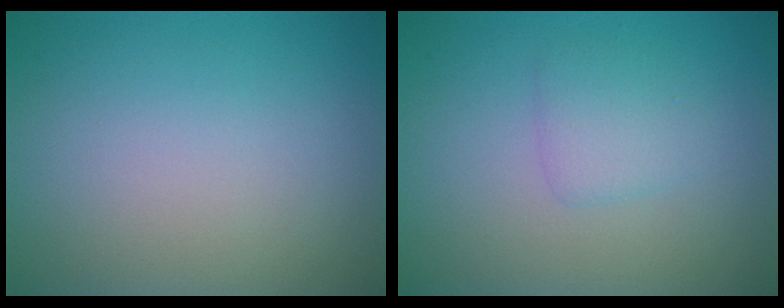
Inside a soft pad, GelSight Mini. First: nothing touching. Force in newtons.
{"total": 1.8, "press": 1.8, "slide": 0.1}